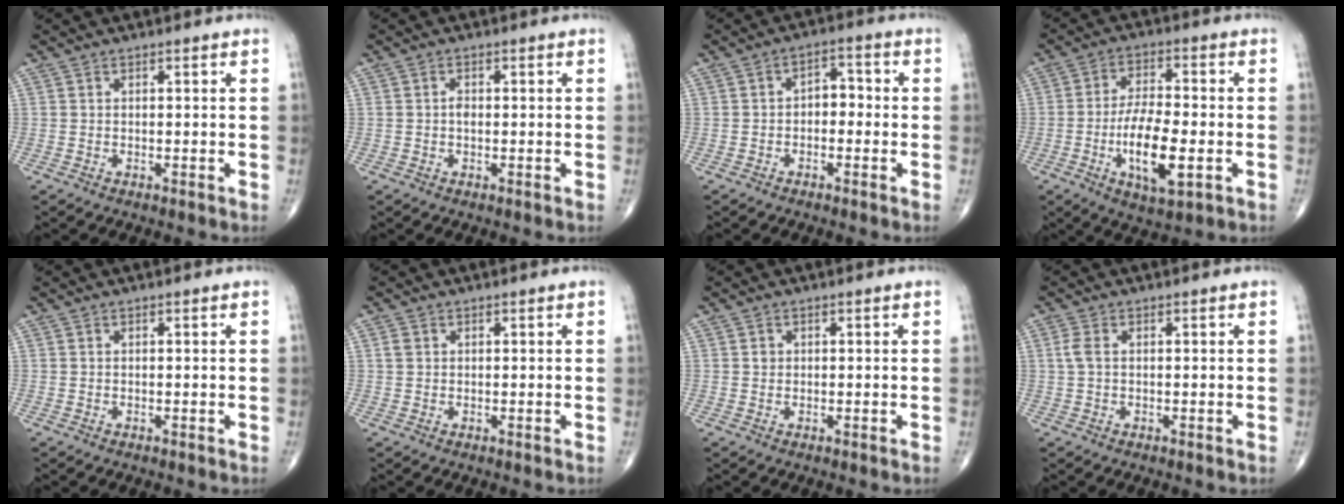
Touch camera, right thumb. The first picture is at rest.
{"total": 1.1, "force": [-0.1, 0.7, 0.8], "torque": [-0.013, 0.002, -0.003]}
{"total": 4.0, "force": [-0.7, 2.7, 2.9], "torque": [-0.025, 0.021, -0.021]}
{"total": 12.0, "force": [-3.2, 4.4, 10.8], "torque": [-0.193, 0.004, -0.055]}
{"total": 0.0}
{"total": 1.3, "force": [0.4, 1.1, 0.6], "torque": [-0.010, 0.003, 0.007]}
{"total": 0.9, "force": [0.2, 0.8, 0.3], "torque": [-0.001, 0.001, 0.003]}
{"total": 2.1, "force": [0.3, 1.2, 1.7], "torque": [-0.049, 0.006, 0.004]}